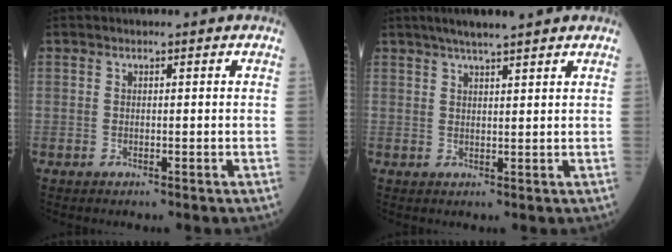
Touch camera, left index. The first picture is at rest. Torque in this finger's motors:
{"motor_torque": [0.28, -0.32, 0.05, 0.06]}